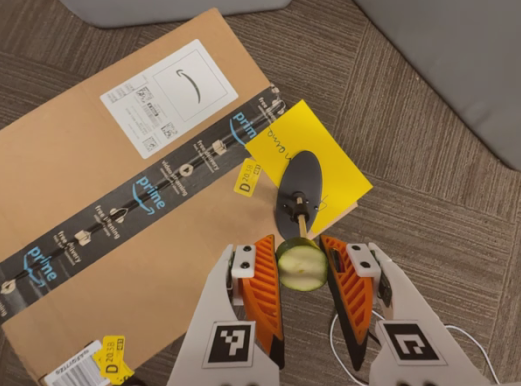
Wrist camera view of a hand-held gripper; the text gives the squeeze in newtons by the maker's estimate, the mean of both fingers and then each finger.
{"total": 8.3, "left": 8.4, "right": 8.2}